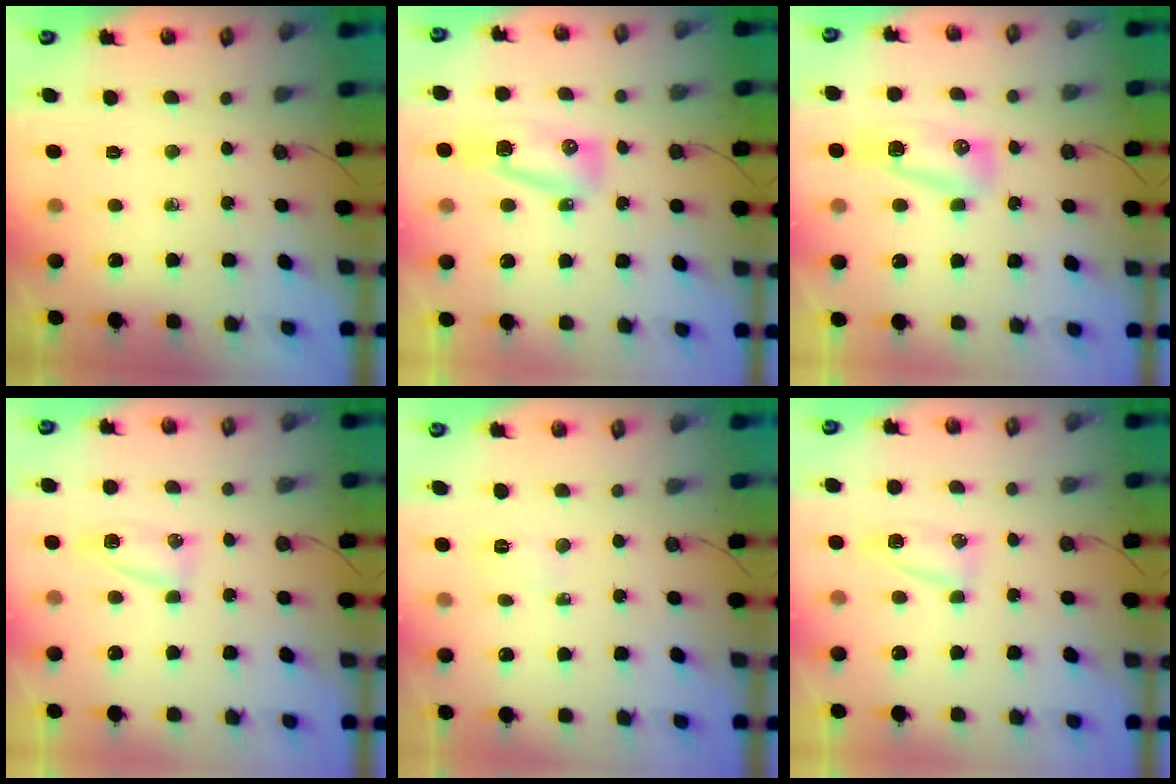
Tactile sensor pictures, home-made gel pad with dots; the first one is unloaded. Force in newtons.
{"total": 9.6, "press": 8.8, "slide": 3.7}
{"total": 8.6, "press": 8.4, "slide": 1.9}
{"total": 5.8, "press": 5.6, "slide": 1.6}
{"total": 2.6, "press": 2.5, "slide": 0.8}
{"total": 5.8, "press": 5.6, "slide": 1.6}